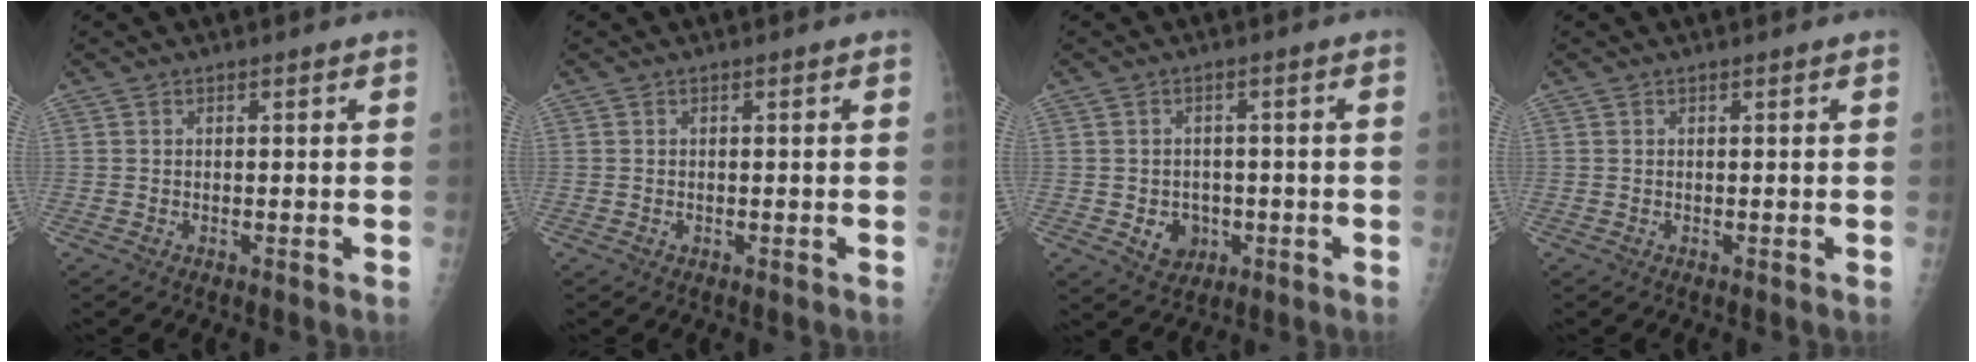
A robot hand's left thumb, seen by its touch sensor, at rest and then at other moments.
{"total": 0.0}
{"total": 5.0, "force": [-1.3, 4.3, 2.3], "torque": [-0.010, 0.006, -0.010]}
{"total": 0.0}